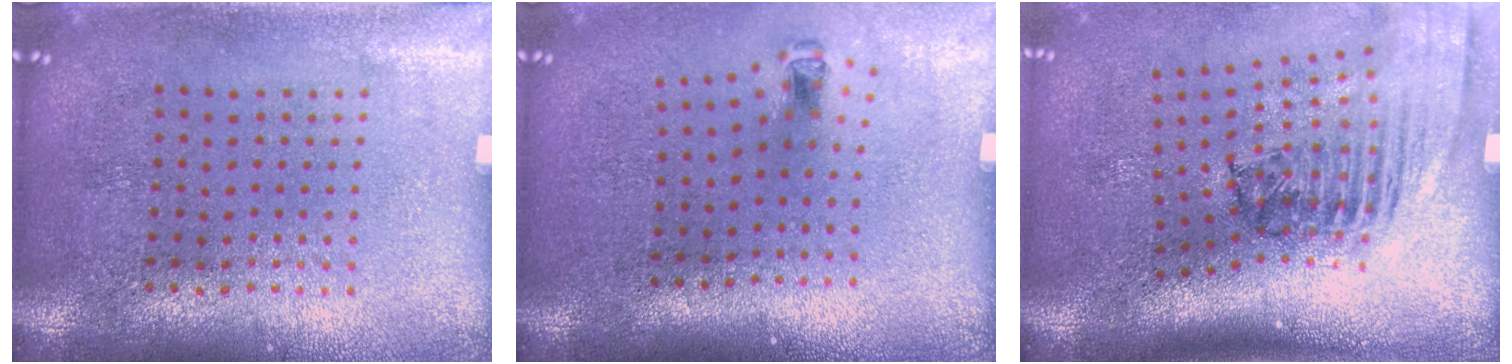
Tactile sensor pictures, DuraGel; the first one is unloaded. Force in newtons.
{"total": 0.6, "press": 0.3, "slide": 0.5}
{"total": 2.5, "press": 1.7, "slide": 1.8}